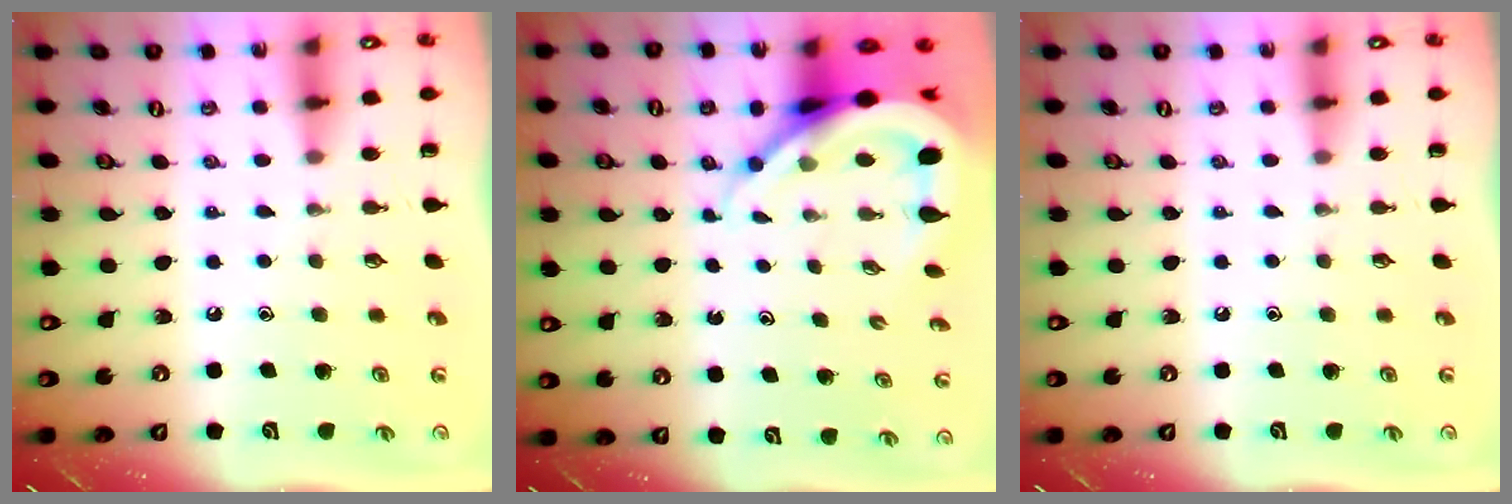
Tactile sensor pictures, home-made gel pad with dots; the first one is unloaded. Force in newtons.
{"total": 10.3, "press": 10.3, "slide": 1.2}
{"total": 0.0}